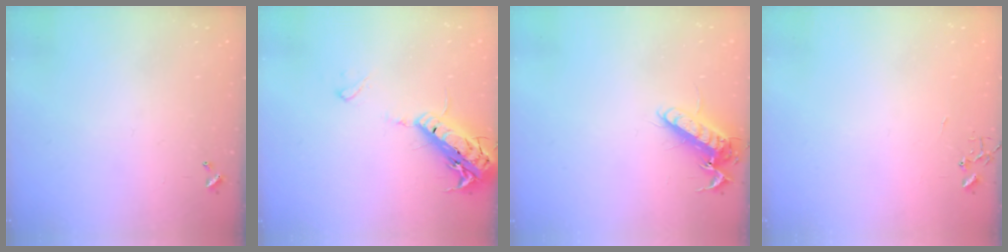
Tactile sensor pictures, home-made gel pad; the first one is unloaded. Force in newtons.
{"total": 17.5, "press": 17.2, "slide": 3.6}
{"total": 12.3, "press": 12.1, "slide": 1.8}
{"total": 0.0}